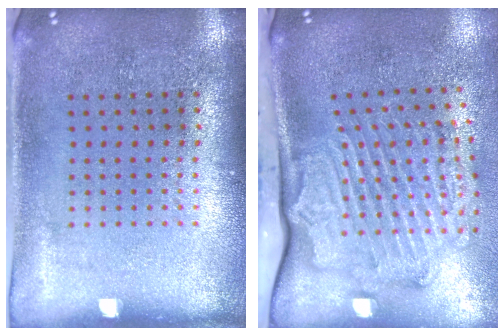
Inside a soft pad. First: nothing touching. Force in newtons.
{"total": 2.5, "press": 2.2, "slide": 1.2}